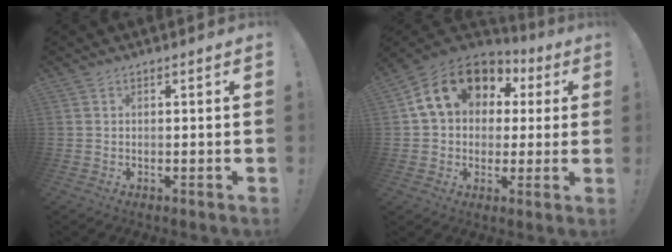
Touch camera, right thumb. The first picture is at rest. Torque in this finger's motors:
{"motor_torque": [1.55, 2.45, 0.96, -0.20, 0.11]}